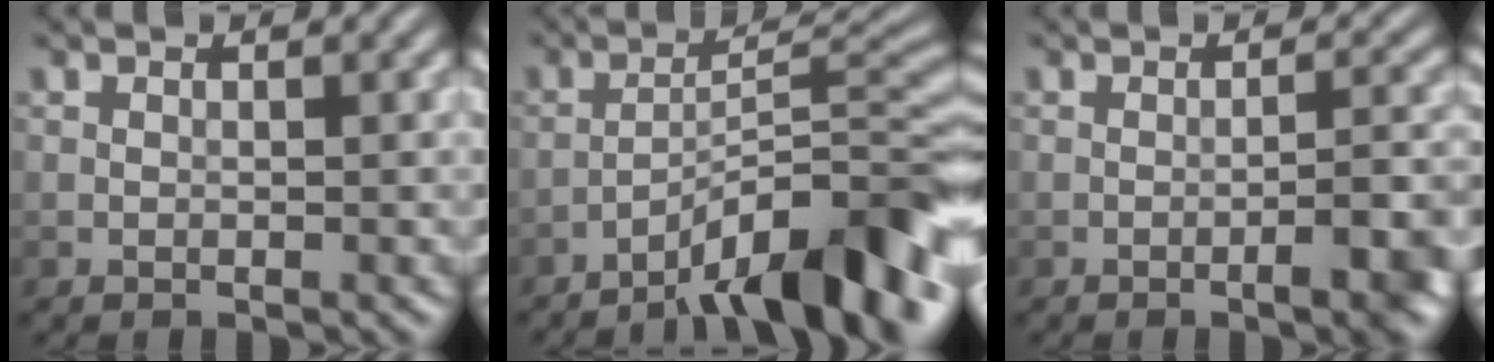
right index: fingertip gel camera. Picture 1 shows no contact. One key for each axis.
{"total": 9.9, "fx": -6.4, "fy": 1.9, "fz": 7.3, "tx": -0.108, "ty": 0.028, "tz": -0.101}
{"total": 3.7, "fx": -1.5, "fy": 0.9, "fz": 3.2, "tx": -0.042, "ty": 0.009, "tz": -0.023}